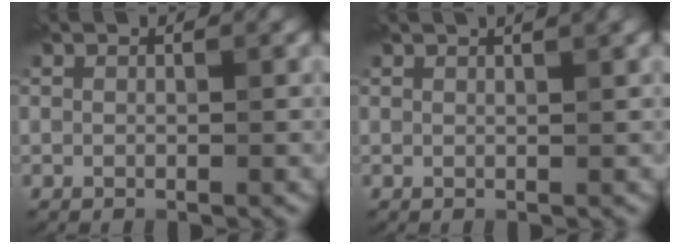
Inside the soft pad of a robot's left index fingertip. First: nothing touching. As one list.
[{"total": 2.6, "force": [1.5, 1.1, 1.9], "torque": [-0.007, 0.006, -0.002]}]